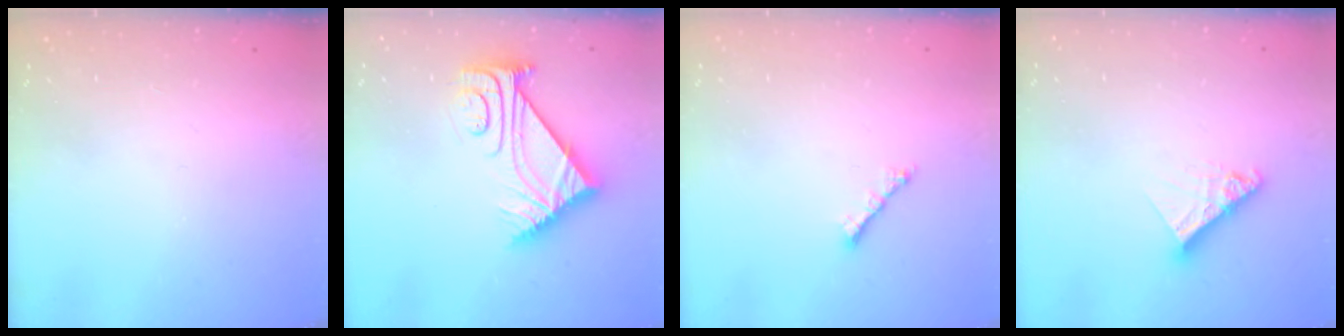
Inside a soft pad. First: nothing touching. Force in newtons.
{"total": 10.5, "press": 10.5, "slide": 0.8}
{"total": 1.8, "press": 1.7, "slide": 0.6}
{"total": 9.0, "press": 9.0, "slide": 0.9}